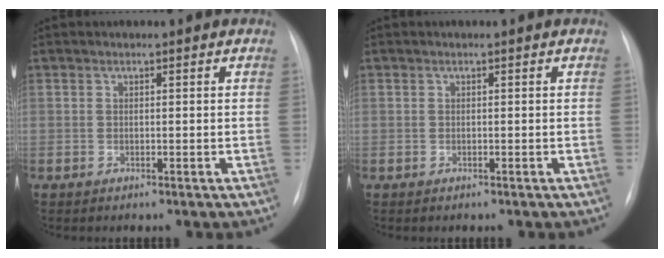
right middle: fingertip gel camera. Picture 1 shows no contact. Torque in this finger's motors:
{"motor_torque": [-0.36, 0.22, -0.01, -0.01]}